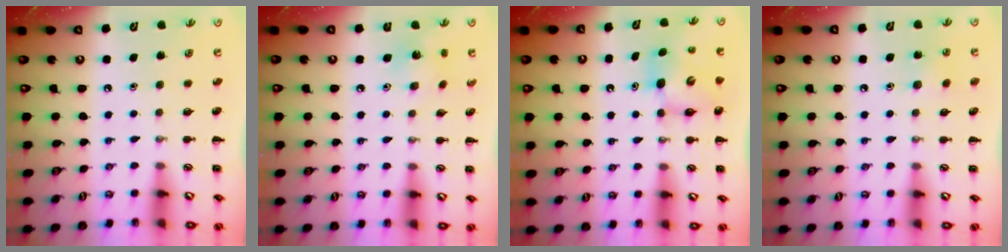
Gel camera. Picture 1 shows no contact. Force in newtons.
{"total": 3.1, "press": 3.0, "slide": 0.5}
{"total": 7.3, "press": 7.1, "slide": 1.5}
{"total": 6.1, "press": 5.9, "slide": 1.7}